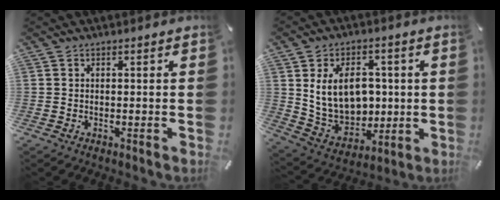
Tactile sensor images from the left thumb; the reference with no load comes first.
{"total": 13.8, "force": [2.4, 10.6, 8.5], "torque": [-0.168, -0.004, 0.052]}